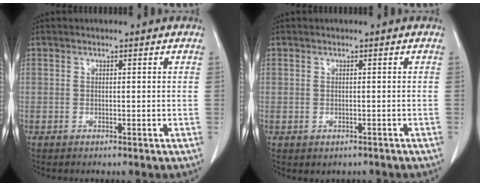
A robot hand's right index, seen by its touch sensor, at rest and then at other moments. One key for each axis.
{"total": 1.4, "fx": -0.7, "fy": 1.2, "fz": 0.2, "tx": -0.008, "ty": 0.003, "tz": -0.003}